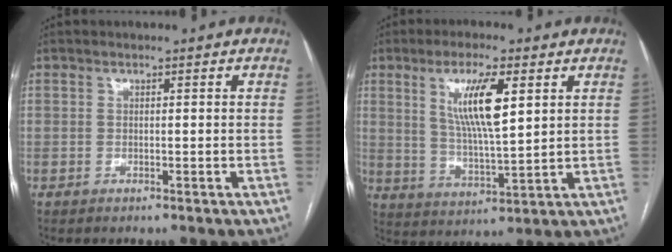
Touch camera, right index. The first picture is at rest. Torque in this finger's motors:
{"motor_torque": [0.53, 0.20, 0.37, 0.19]}